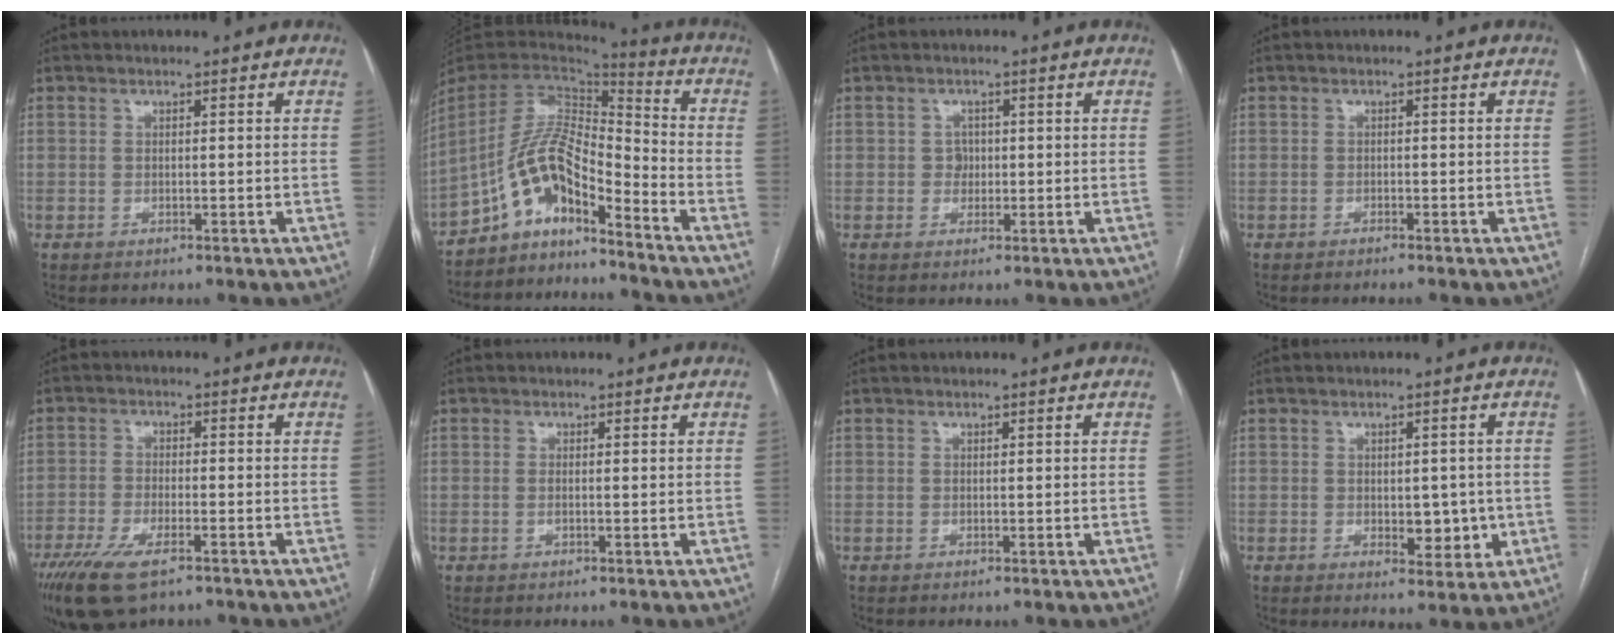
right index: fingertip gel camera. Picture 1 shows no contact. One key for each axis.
{"total": 11.3, "fx": -8.5, "fy": 2.5, "fz": 7.0, "tx": -0.133, "ty": 0.029, "tz": -0.157}
{"total": 1.8, "fx": 0.0, "fy": 1.7, "fz": 0.8, "tx": -0.009, "ty": 0.005, "tz": -0.001}
{"total": 0.7, "fx": -0.7, "fy": -0.1, "fz": 0.2, "tx": -0.005, "ty": -0.001, "tz": -0.012}
{"total": 9.3, "fx": -6.1, "fy": 2.8, "fz": 6.4, "tx": -0.121, "ty": -0.019, "tz": -0.106}
{"total": 0.7, "fx": 0.0, "fy": 0.1, "fz": 0.7, "tx": -0.018, "ty": -0.001, "tz": 0.000}
{"total": 0.0}
{"total": 5.0, "fx": -0.7, "fy": 2.7, "fz": 4.1, "tx": -0.045, "ty": -0.001, "tz": 0.001}